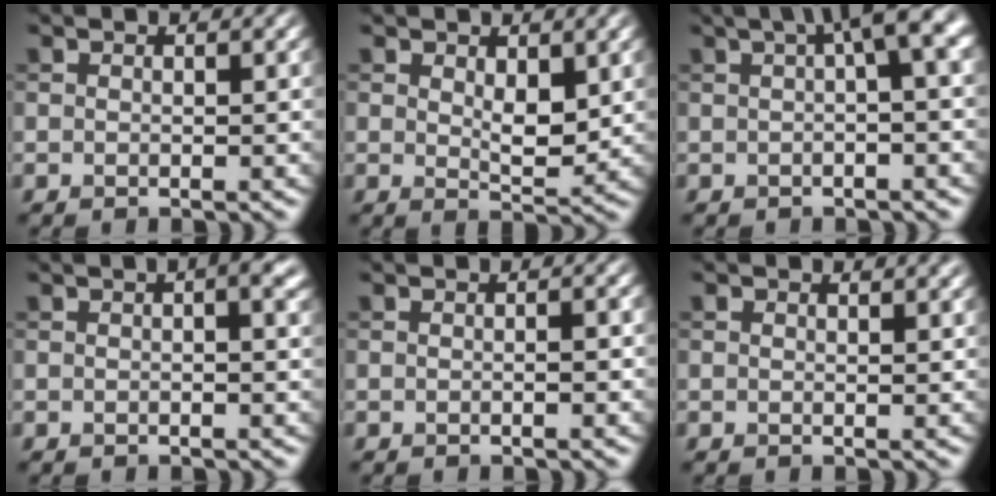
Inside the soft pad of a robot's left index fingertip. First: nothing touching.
{"total": 3.1, "force": [0.9, 1.6, 2.5], "torque": [-0.045, -0.010, 0.017]}
{"total": 5.8, "force": [1.7, 1.4, 5.4], "torque": [-0.060, 0.021, 0.016]}
{"total": 2.6, "force": [0.9, 0.7, 2.3], "torque": [-0.030, 0.002, 0.011]}
{"total": 0.7, "force": [-0.3, 0.1, 0.6], "torque": [-0.012, -0.001, -0.007]}
{"total": 0.7, "force": [0.5, 0.3, 0.4], "torque": [-0.008, -0.004, 0.007]}